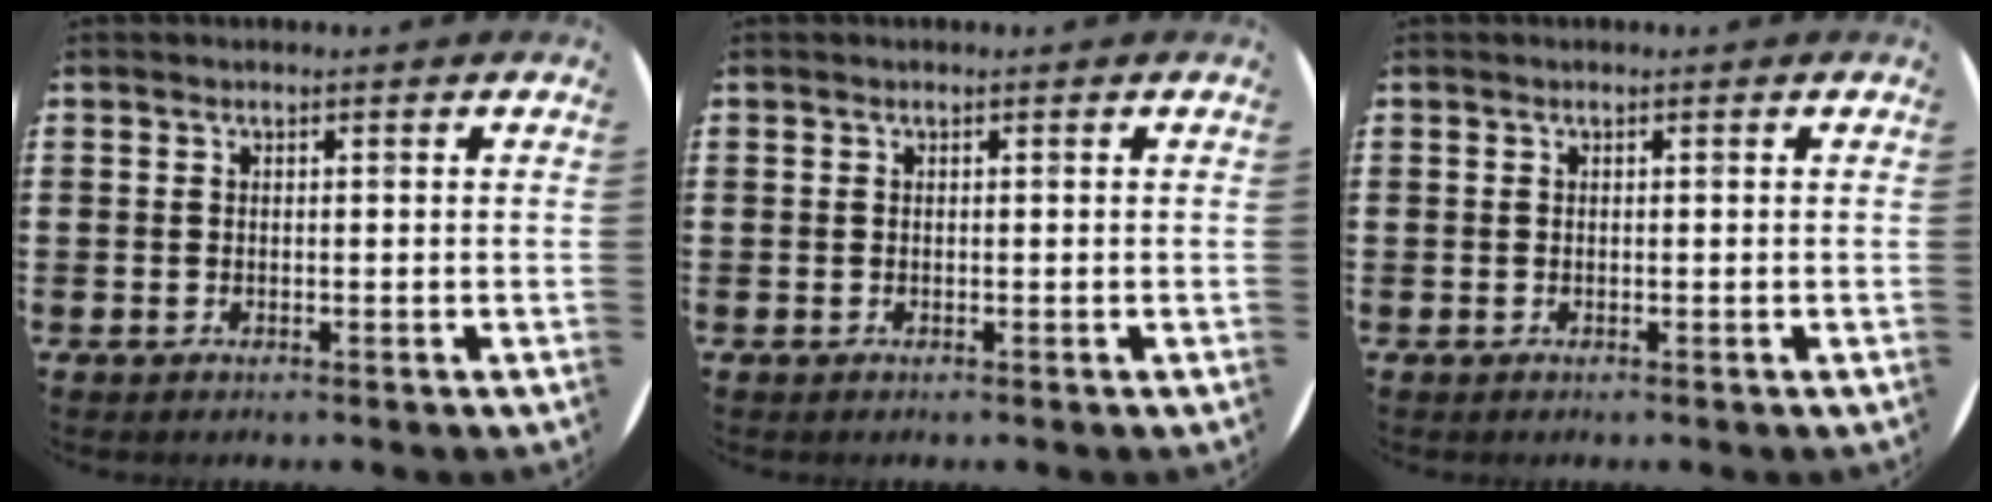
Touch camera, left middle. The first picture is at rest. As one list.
[{"total": 0.0}, {"total": 0.0}]